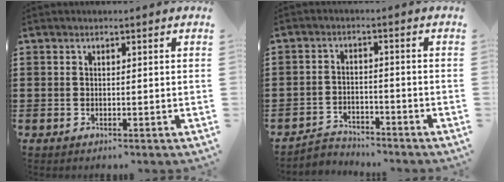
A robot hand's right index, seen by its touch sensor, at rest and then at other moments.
{"total": 3.2, "force": [-3.1, 0.7, -0.1], "torque": [-0.008, 0.003, -0.067]}